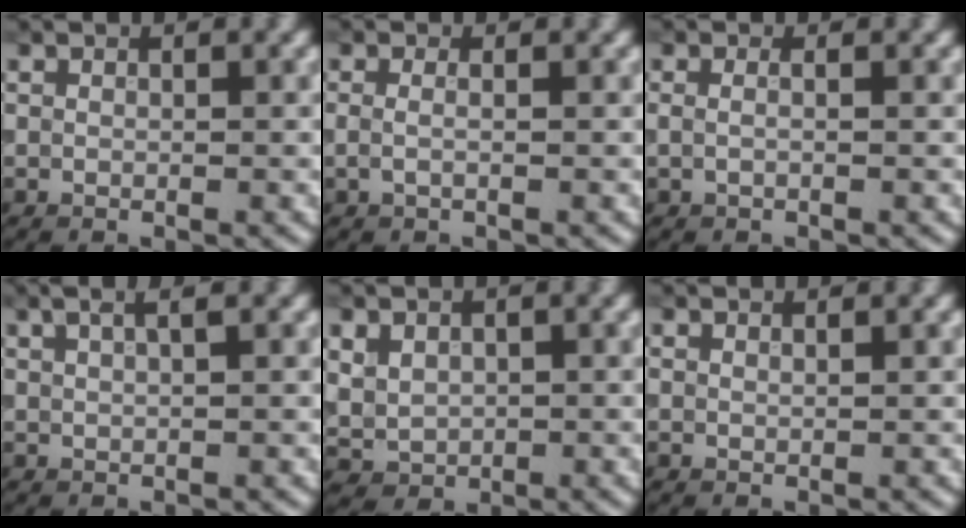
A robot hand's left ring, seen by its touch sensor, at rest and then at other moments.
{"total": 0.9, "force": [0.0, 0.3, 0.9], "torque": [-0.017, -0.007, -0.009]}
{"total": 1.1, "force": [0.2, 0.4, 1.0], "torque": [-0.014, -0.002, -0.006]}
{"total": 3.1, "force": [1.8, 1.0, 2.4], "torque": [-0.030, 0.010, 0.016]}
{"total": 2.6, "force": [0.5, 2.2, 1.3], "torque": [-0.036, -0.005, 0.012]}
{"total": 0.5, "force": [0.5, -0.1, 0.1], "torque": [-0.003, -0.002, 0.005]}